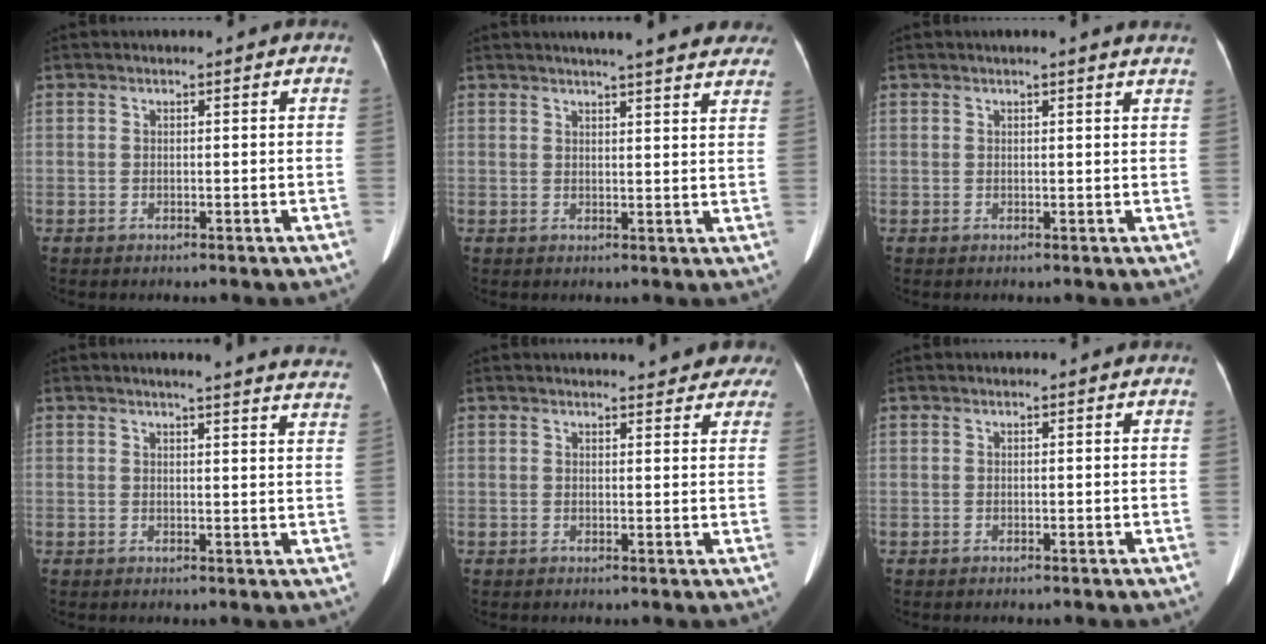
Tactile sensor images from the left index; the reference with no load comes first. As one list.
[{"total": 16.0, "force": [14.1, 2.3, 7.2], "torque": [-0.085, 0.011, 0.158]}, {"total": 4.5, "force": [4.1, 0.2, 1.8], "torque": [-0.020, 0.008, 0.030]}, {"total": 17.0, "force": [15.9, 0.6, 6.1], "torque": [-0.067, -0.046, 0.167]}, {"total": 9.7, "force": [8.6, 2.8, 3.6], "torque": [-0.021, 0.003, 0.079]}, {"total": 0.0}]